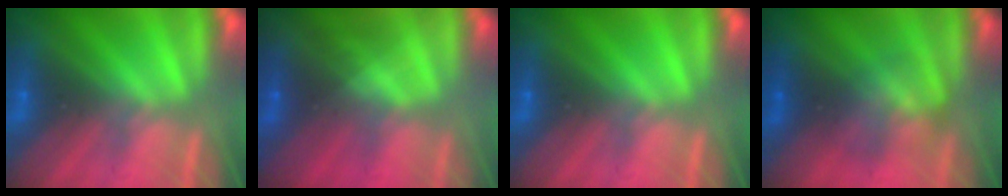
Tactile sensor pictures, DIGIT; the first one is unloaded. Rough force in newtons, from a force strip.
{"total": 1.7}
{"total": 0.0}
{"total": 2.1}